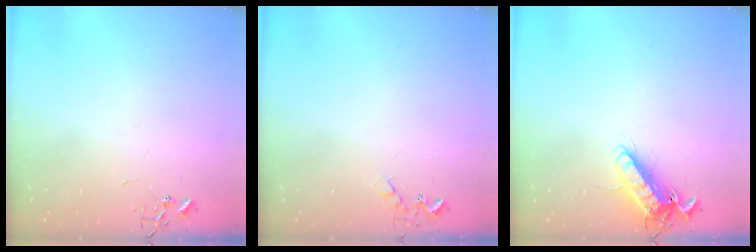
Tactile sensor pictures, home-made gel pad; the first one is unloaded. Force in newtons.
{"total": 4.8, "press": 4.7, "slide": 0.8}
{"total": 12.9, "press": 12.8, "slide": 1.7}